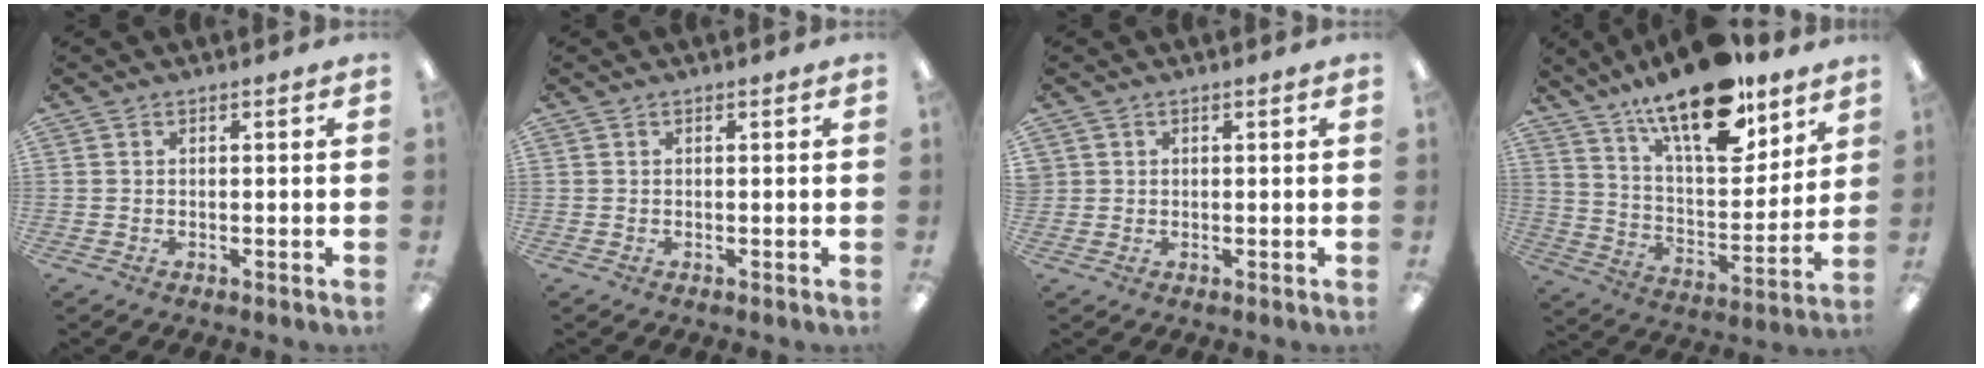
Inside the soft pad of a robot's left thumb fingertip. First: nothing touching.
{"total": 0.0}
{"total": 1.3, "force": [0.5, 1.2, -0.1], "torque": [0.000, 0.002, 0.008]}
{"total": 20.5, "force": [15.1, 7.3, 11.8], "torque": [-0.192, -0.100, 0.258]}